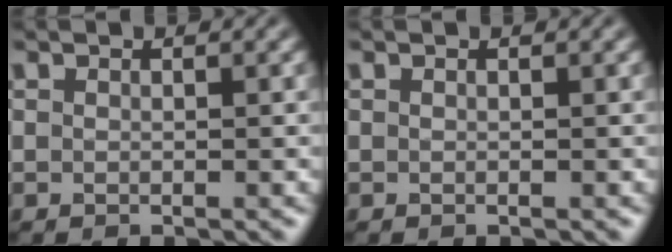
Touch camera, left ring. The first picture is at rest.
{"total": 0.0}